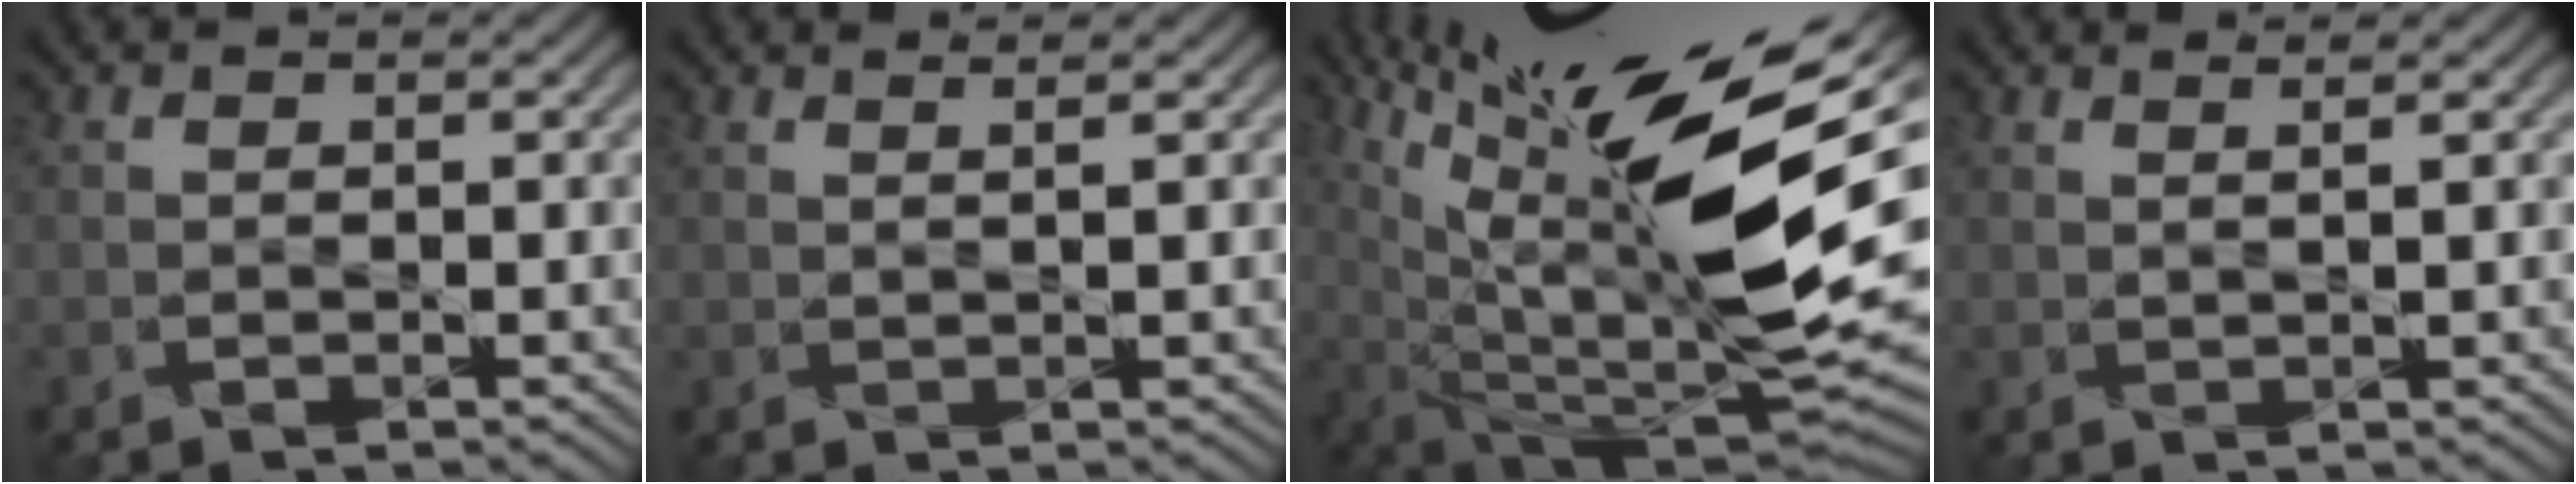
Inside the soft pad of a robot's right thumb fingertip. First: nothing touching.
{"total": 1.8, "force": [1.5, -0.8, 0.0], "torque": [-0.005, 0.004, 0.025]}
{"total": 20.3, "force": [9.4, 5.2, 17.2], "torque": [-0.275, 0.029, 0.156]}
{"total": 1.9, "force": [1.8, -0.7, 0.2], "torque": [-0.005, 0.001, 0.027]}